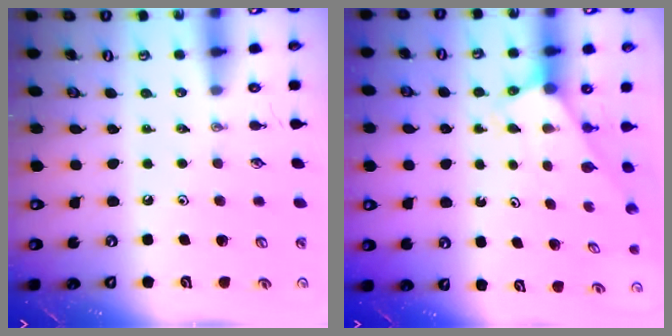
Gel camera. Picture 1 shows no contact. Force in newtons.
{"total": 2.5, "press": 2.5, "slide": 0.2}